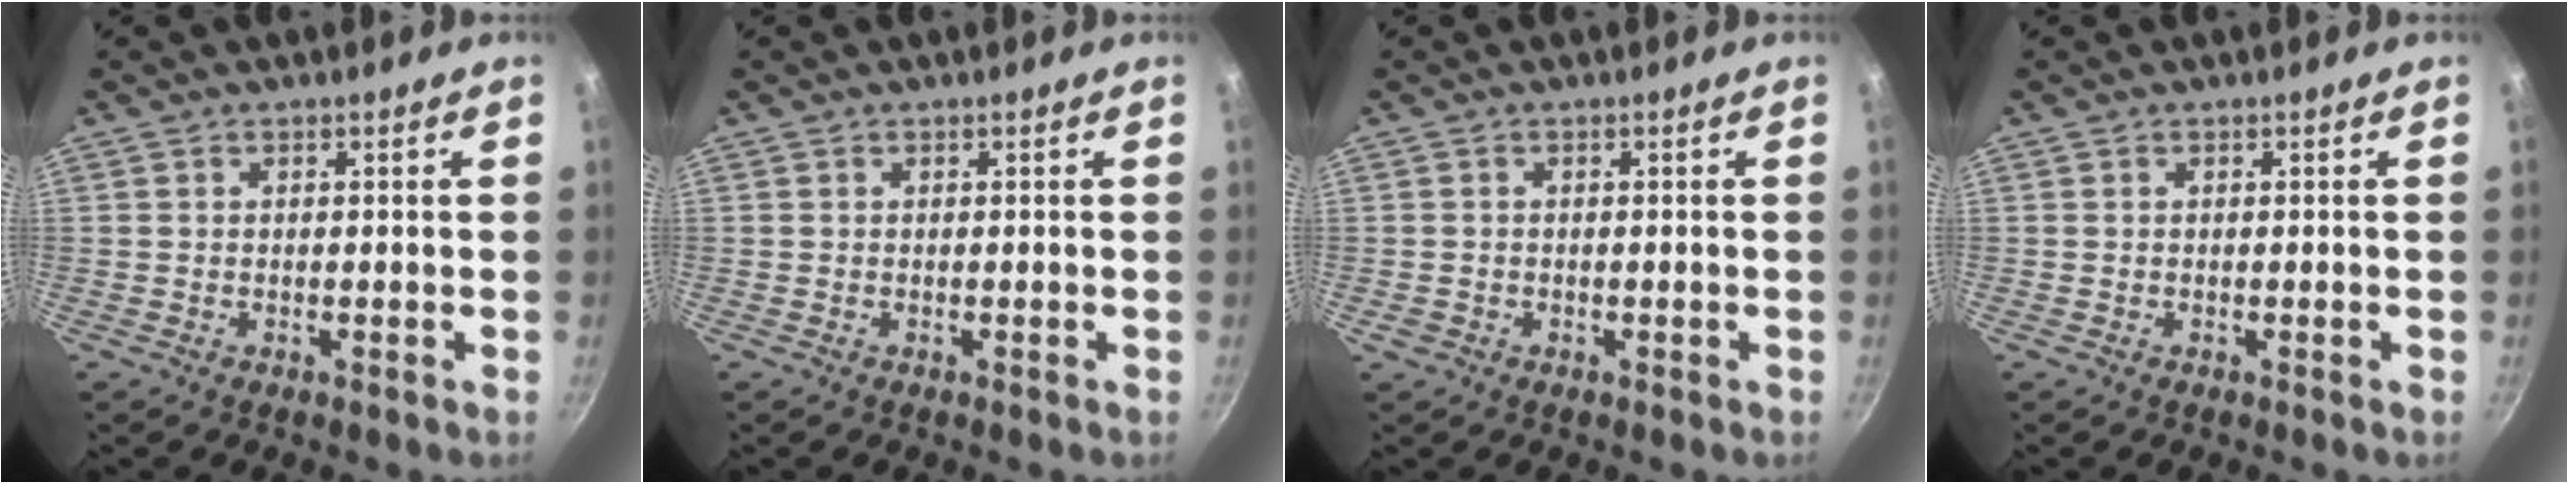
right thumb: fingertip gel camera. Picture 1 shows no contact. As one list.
[{"total": 0.0}, {"total": 1.3, "force": [-0.5, 1.1, 0.5], "torque": [-0.009, 0.001, -0.006]}, {"total": 0.0}]